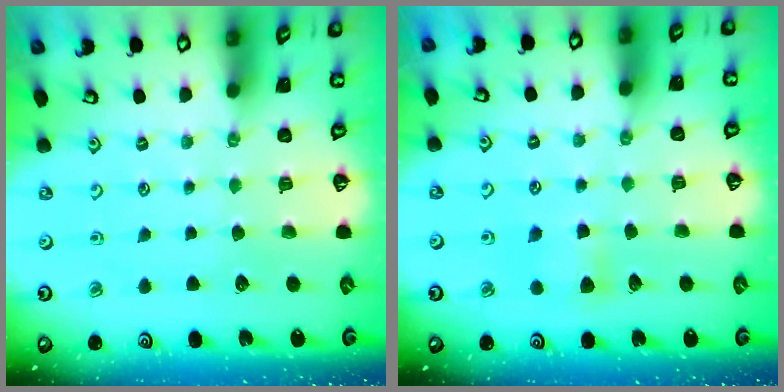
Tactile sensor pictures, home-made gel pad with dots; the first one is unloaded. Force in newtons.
{"total": 5.2, "press": 5.1, "slide": 0.7}